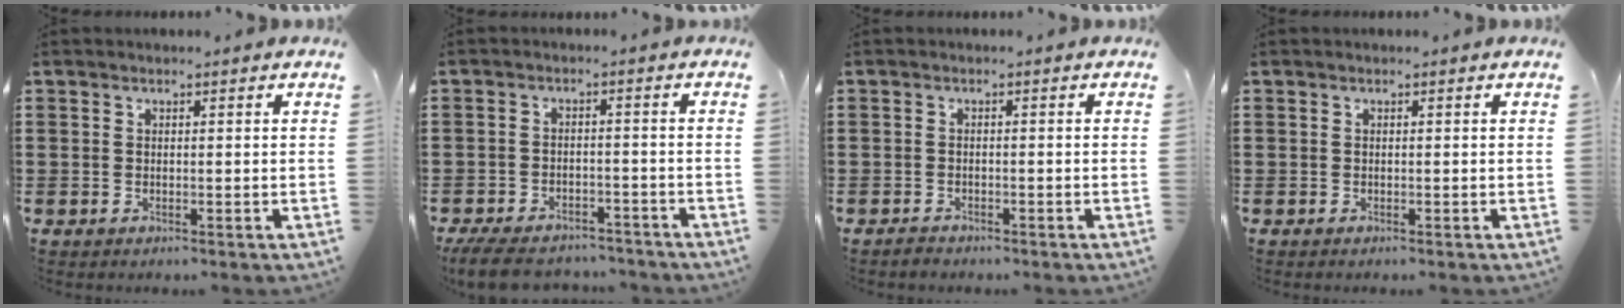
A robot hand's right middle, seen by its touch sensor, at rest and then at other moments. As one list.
[{"total": 5.0, "force": [-4.7, 1.0, 1.3], "torque": [-0.031, 0.004, -0.096]}, {"total": 1.0, "force": [-1.0, 0.3, 0.0], "torque": [-0.002, 0.003, -0.022]}, {"total": 0.0}]